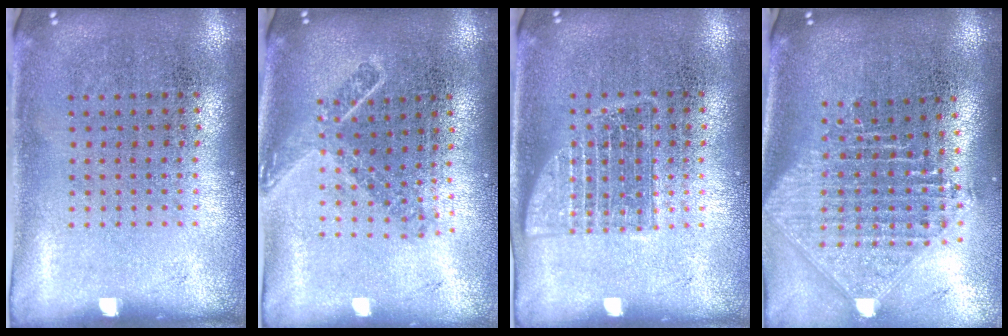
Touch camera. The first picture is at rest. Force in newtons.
{"total": 1.8, "press": 1.4, "slide": 1.2}
{"total": 1.0, "press": 1.0, "slide": 0.2}
{"total": 2.4, "press": 1.9, "slide": 1.5}